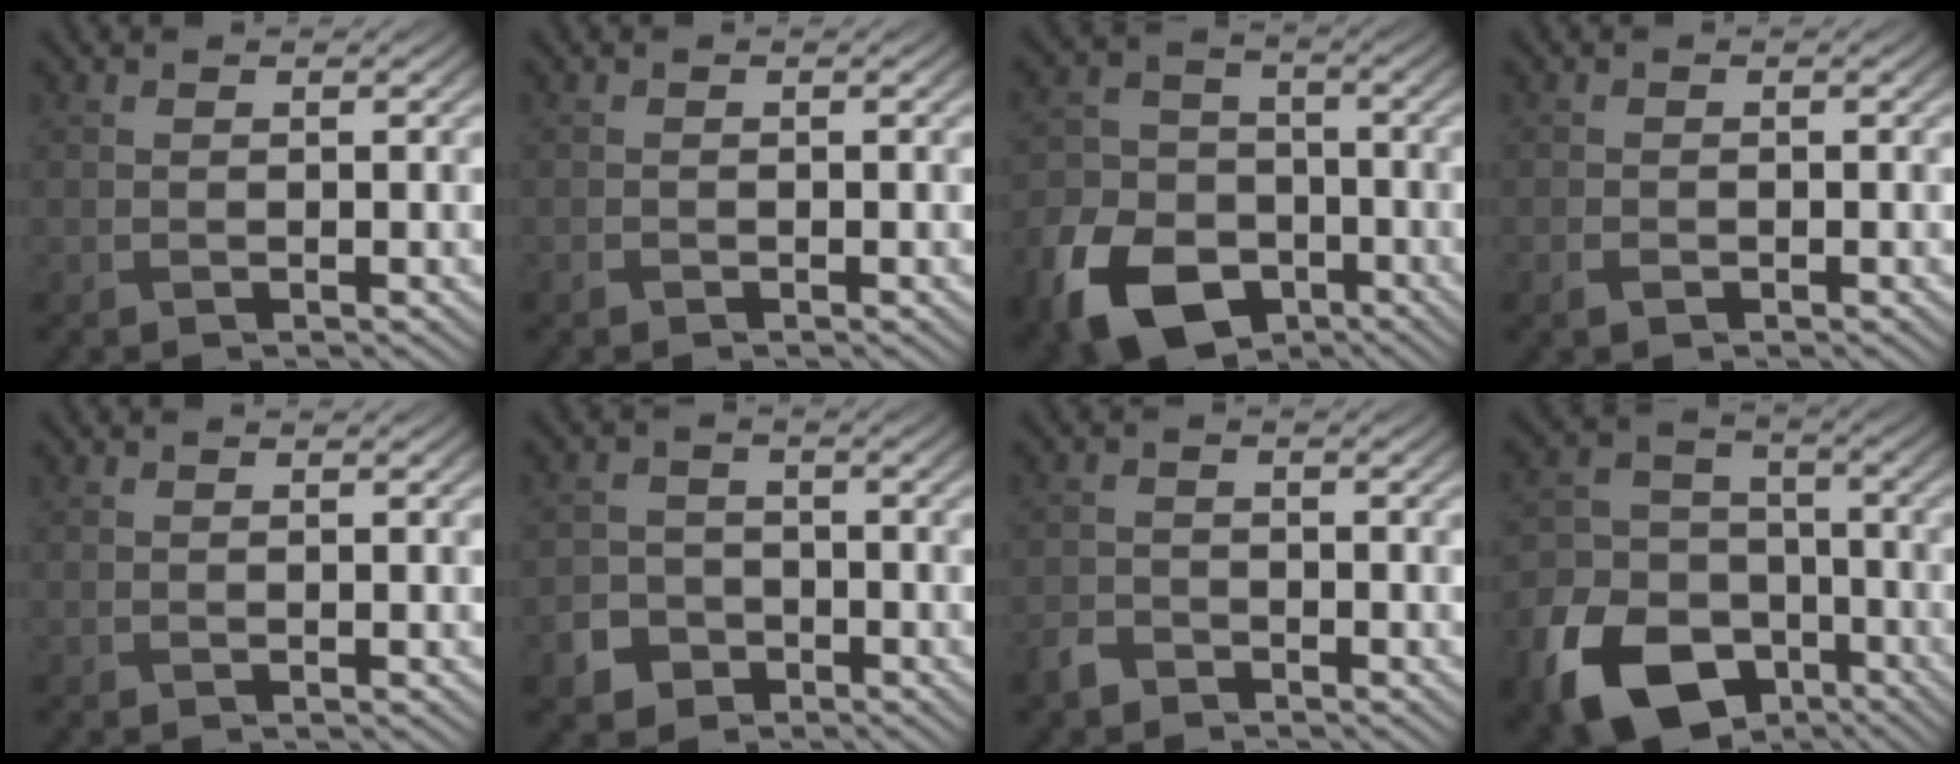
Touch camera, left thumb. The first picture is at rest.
{"total": 0.8, "force": [-0.6, 0.4, 0.3], "torque": [-0.006, -0.003, -0.011]}
{"total": 13.1, "force": [-7.2, 8.7, 6.7], "torque": [-0.166, -0.038, -0.138]}
{"total": 1.5, "force": [-0.8, 1.0, 0.7], "torque": [-0.016, -0.004, -0.017]}
{"total": 0.0}
{"total": 4.1, "force": [-2.4, 3.0, 1.2], "torque": [-0.029, -0.006, -0.049]}
{"total": 2.5, "force": [-2.1, 1.3, 0.8], "torque": [-0.018, -0.004, -0.052]}
{"total": 15.6, "force": [-8.8, 10.5, 7.6], "torque": [-0.198, -0.048, -0.159]}